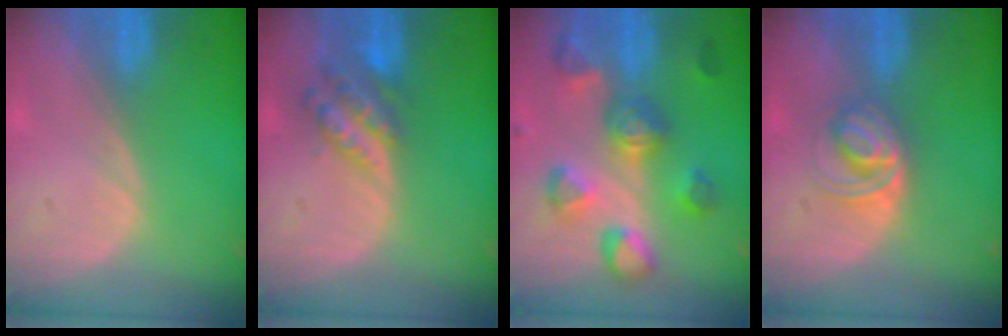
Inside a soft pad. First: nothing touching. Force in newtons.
{"total": 6.1, "press": 5.3, "slide": 2.9}
{"total": 9.0, "press": 9.0, "slide": 0.6}
{"total": 5.0, "press": 4.9, "slide": 1.0}